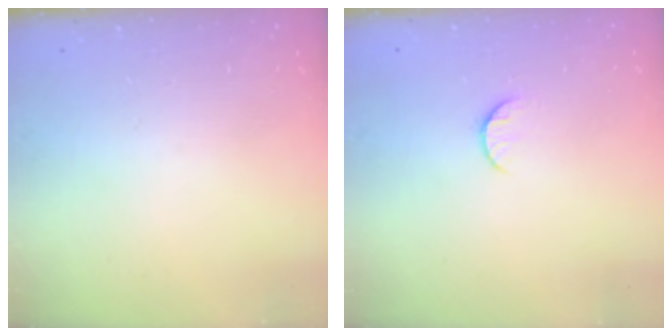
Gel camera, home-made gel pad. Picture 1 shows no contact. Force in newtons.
{"total": 5.0, "press": 5.0, "slide": 0.4}